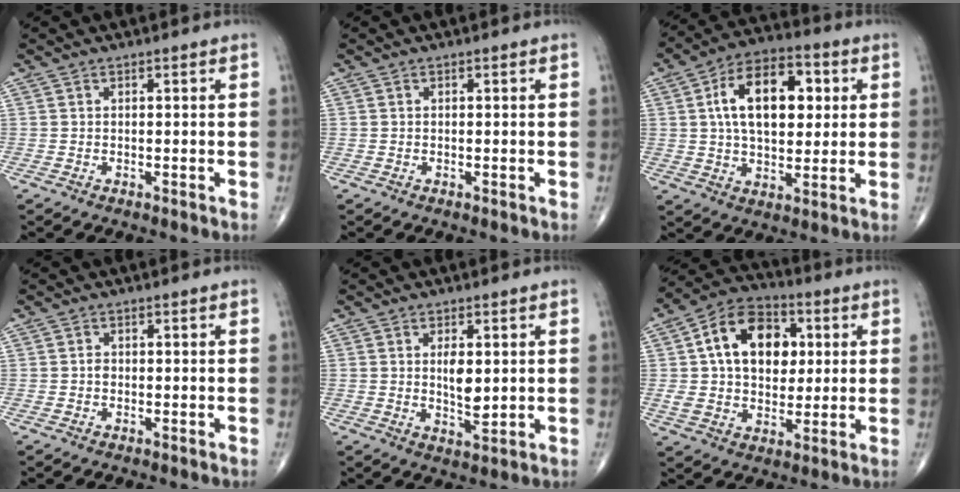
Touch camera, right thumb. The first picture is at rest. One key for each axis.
{"total": 0.0}
{"total": 16.7, "fx": 3.5, "fy": 9.7, "fz": 13.1, "tx": -0.188, "ty": 0.010, "tz": 0.055}
{"total": 0.9, "fx": -0.1, "fy": 0.8, "fz": 0.5, "tx": -0.003, "ty": 0.003, "tz": -0.003}
{"total": 5.1, "fx": 0.8, "fy": 2.2, "fz": 4.6, "tx": -0.068, "ty": -0.012, "tz": 0.018}
{"total": 17.4, "fx": 3.8, "fy": 11.7, "fz": 12.3, "tx": -0.172, "ty": 0.009, "tz": 0.061}